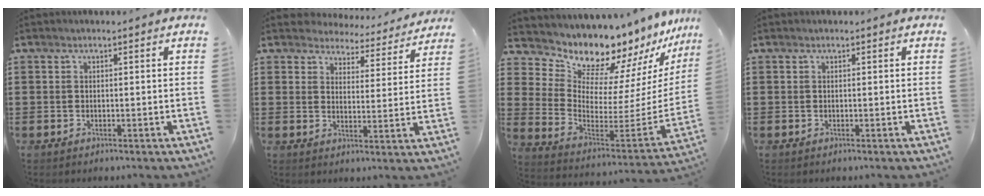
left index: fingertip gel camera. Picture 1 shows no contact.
{"total": 4.2, "force": [4.2, 0.4, -0.1], "torque": [-0.015, -0.037, 0.069]}
{"total": 10.7, "force": [10.5, 2.2, 0.8], "torque": [-0.051, -0.112, 0.177]}
{"total": 0.0}